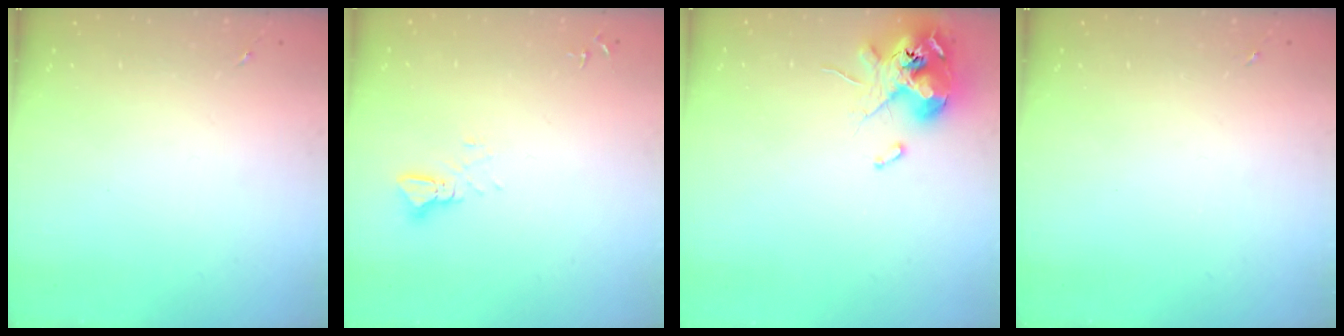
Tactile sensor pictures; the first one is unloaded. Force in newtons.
{"total": 2.5, "press": 2.5, "slide": 0.1}
{"total": 12.1, "press": 11.9, "slide": 2.2}
{"total": 0.0}